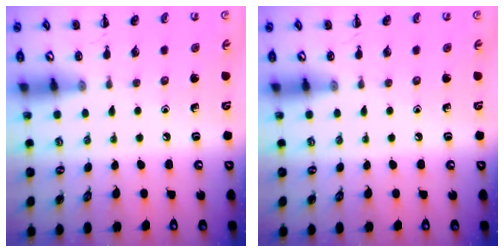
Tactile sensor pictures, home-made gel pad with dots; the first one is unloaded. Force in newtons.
{"total": 0.0}